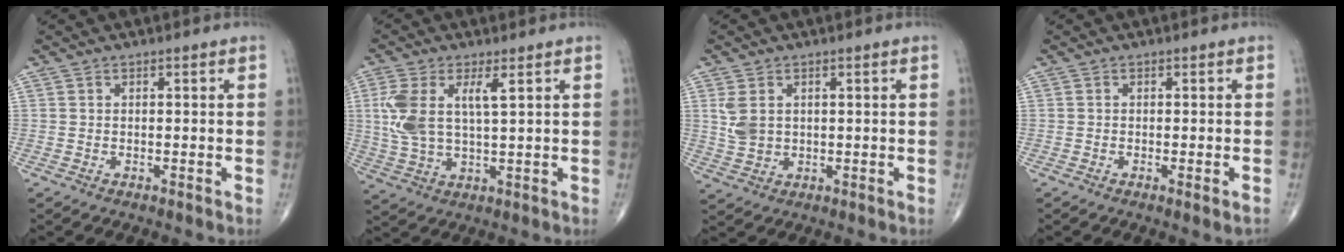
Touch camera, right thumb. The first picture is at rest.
{"total": 9.8, "force": [2.7, 4.0, 8.5], "torque": [-0.196, -0.004, 0.057]}
{"total": 4.5, "force": [1.2, 3.1, 2.9], "torque": [-0.059, -0.004, 0.033]}
{"total": 1.5, "force": [-0.7, 0.1, 1.3], "torque": [-0.021, -0.005, -0.009]}